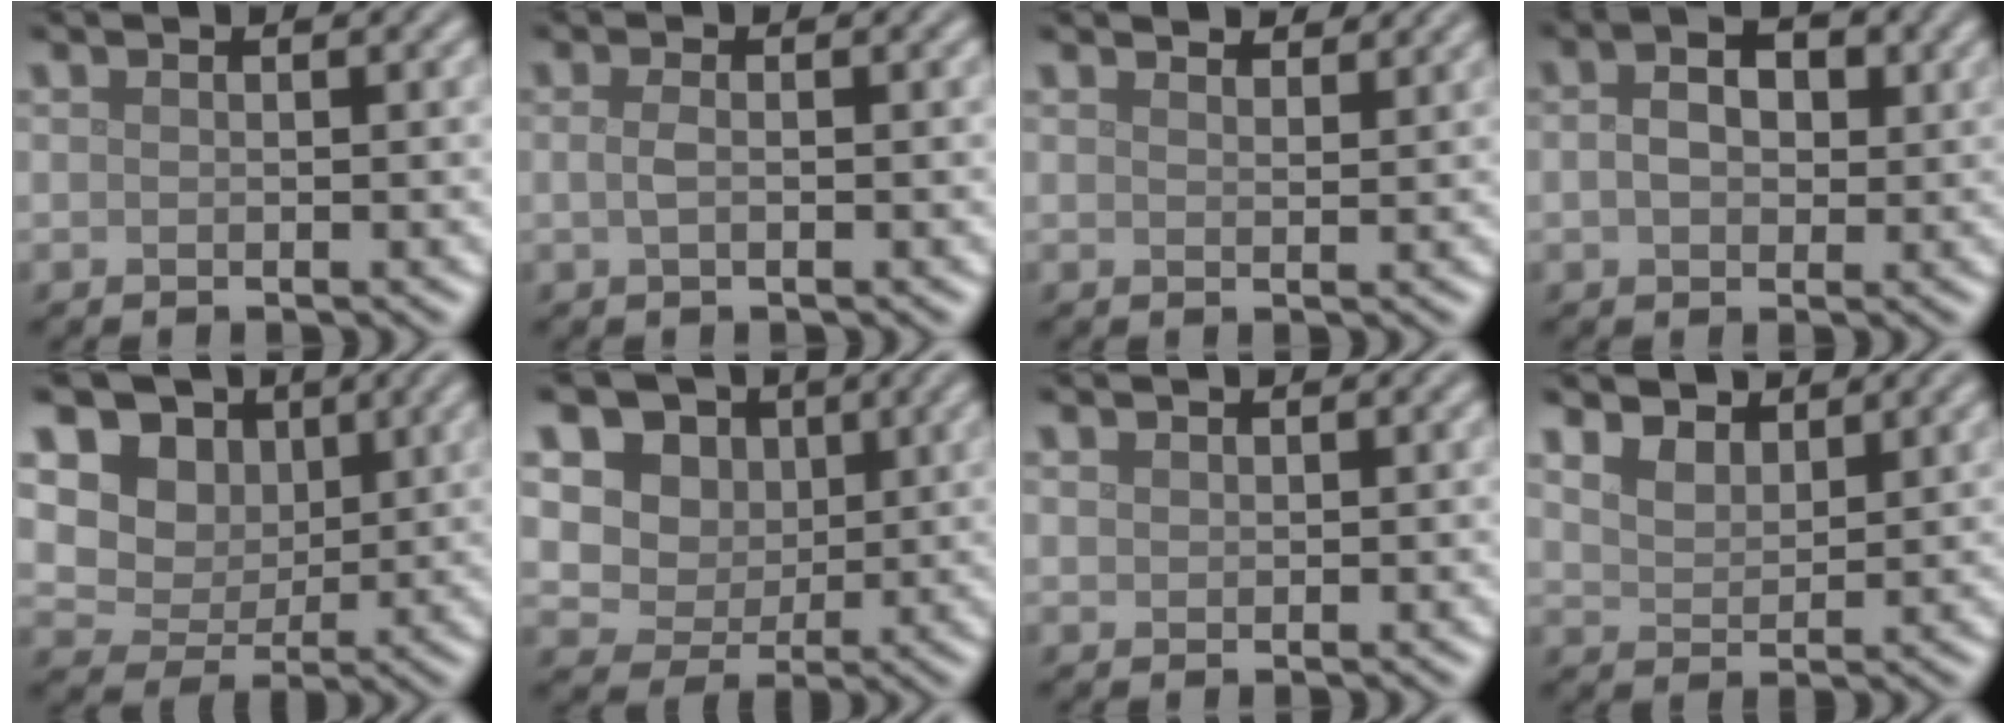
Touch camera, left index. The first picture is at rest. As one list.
[{"total": 1.1, "force": [0.0, 0.5, 1.0], "torque": [-0.026, -0.001, -0.003]}, {"total": 3.3, "force": [3.1, 0.5, 0.9], "torque": [-0.019, 0.004, 0.040]}, {"total": 3.7, "force": [0.7, 2.4, 2.7], "torque": [-0.048, 0.009, 0.005]}, {"total": 7.7, "force": [3.2, 6.0, 3.5], "torque": [-0.078, -0.002, 0.051]}, {"total": 9.6, "force": [3.8, 7.6, 4.3], "torque": [-0.086, 0.009, 0.057]}, {"total": 0.8, "force": [0.5, 0.6, 0.1], "torque": [-0.002, 0.000, 0.011]}, {"total": 4.2, "force": [3.4, 2.0, 1.6], "torque": [-0.053, 0.003, 0.055]}]